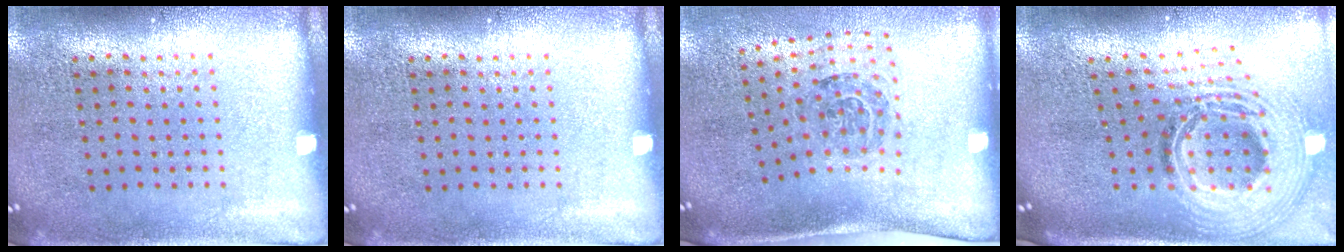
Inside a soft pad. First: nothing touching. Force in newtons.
{"total": 0.0}
{"total": 1.5, "press": 1.2, "slide": 1.0}
{"total": 3.0, "press": 2.0, "slide": 2.2}